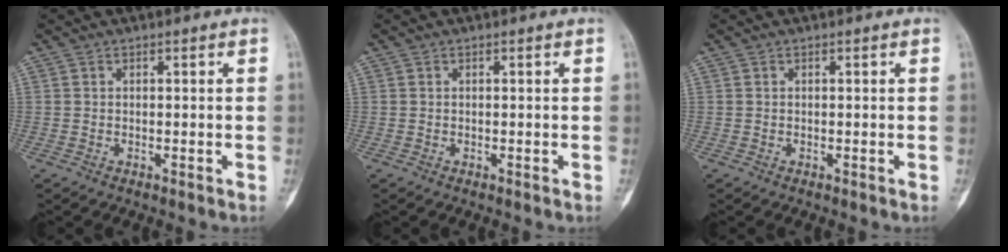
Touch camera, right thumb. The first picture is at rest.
{"total": 0.0}
{"total": 0.0}